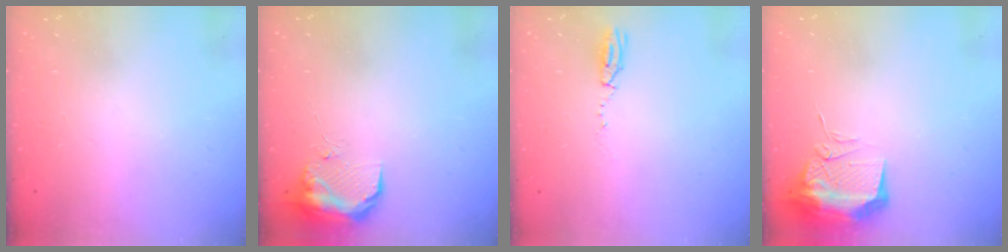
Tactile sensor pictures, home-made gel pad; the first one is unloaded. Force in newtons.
{"total": 17.0, "press": 11.4, "slide": 12.7}
{"total": 17.0, "press": 5.1, "slide": 16.2}
{"total": 11.4, "press": 11.2, "slide": 1.9}